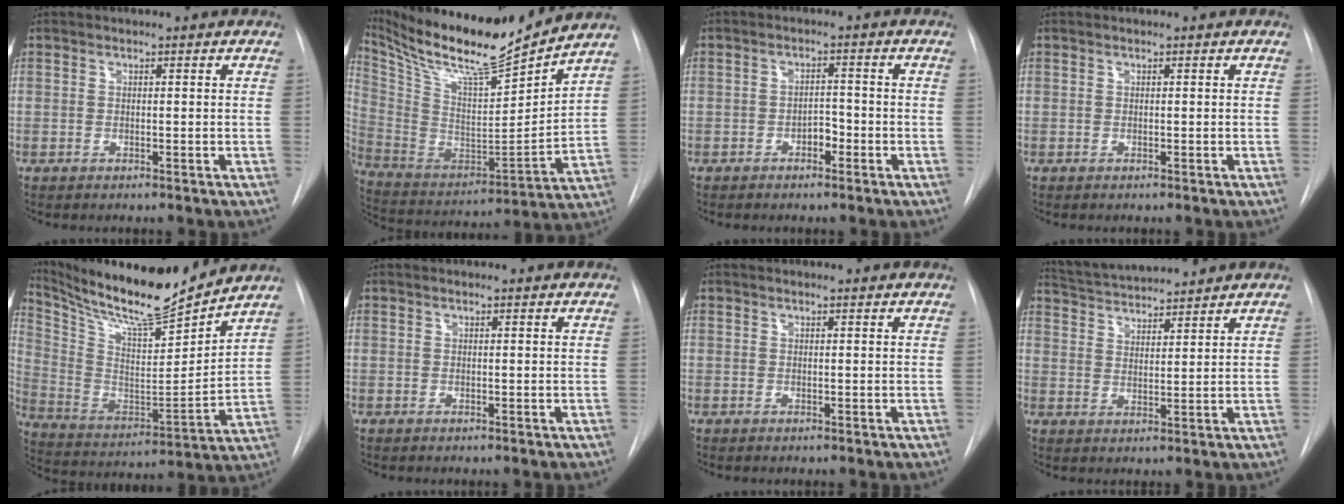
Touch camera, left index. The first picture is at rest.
{"total": 21.4, "force": [19.3, 1.6, 9.1], "torque": [-0.190, -0.030, 0.330]}
{"total": 2.3, "force": [-1.3, 1.3, 1.5], "torque": [-0.017, 0.007, -0.022]}
{"total": 0.0}
{"total": 18.4, "force": [17.0, 1.0, 6.9], "torque": [-0.146, -0.032, 0.290]}
{"total": 1.6, "force": [1.5, 0.0, 0.3], "torque": [-0.013, 0.008, 0.016]}
{"total": 2.1, "force": [2.0, 0.1, 0.4], "torque": [-0.013, 0.008, 0.018]}
{"total": 10.6, "force": [10.2, 0.6, 2.9], "torque": [-0.061, 0.025, 0.169]}